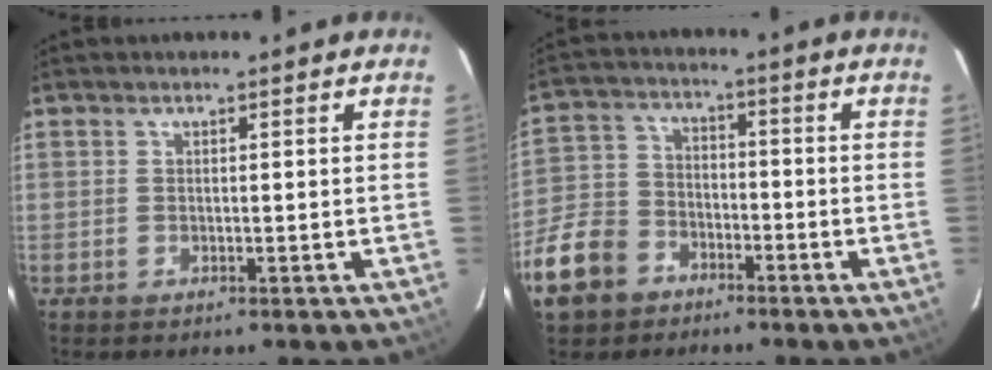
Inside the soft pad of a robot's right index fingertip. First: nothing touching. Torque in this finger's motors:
{"motor_torque": [0.66, -0.58, 0.03, -0.21]}